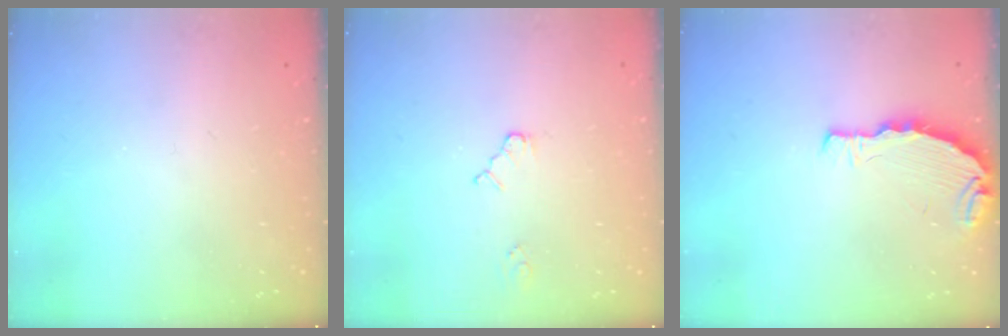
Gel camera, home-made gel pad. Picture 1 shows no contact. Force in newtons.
{"total": 1.9, "press": 1.9, "slide": 0.3}
{"total": 4.4, "press": 4.4, "slide": 0.4}